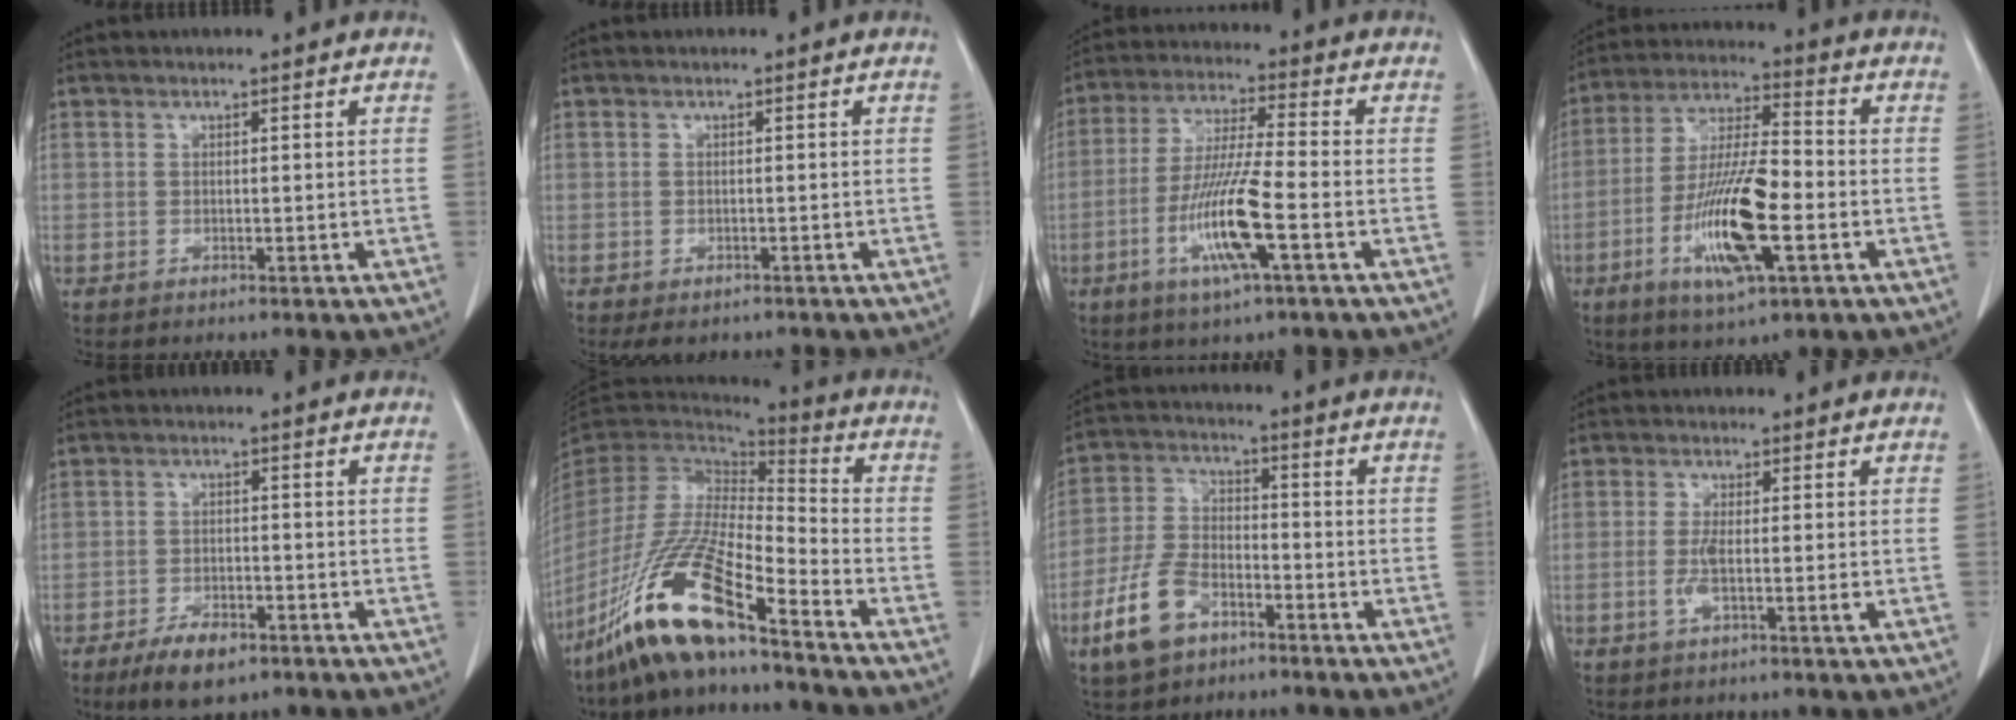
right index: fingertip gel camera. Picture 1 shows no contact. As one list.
[{"total": 3.4, "force": [-2.5, 2.2, 1.0], "torque": [-0.009, -0.001, -0.031]}, {"total": 11.8, "force": [-3.9, 0.3, 11.1], "torque": [-0.222, -0.013, -0.075]}, {"total": 14.8, "force": [-4.6, 2.7, 13.8], "torque": [-0.271, -0.009, -0.080]}, {"total": 5.9, "force": [-3.9, 2.3, 3.7], "torque": [-0.070, -0.004, -0.062]}, {"total": 16.4, "force": [-10.9, 2.2, 12.0], "torque": [-0.245, -0.027, -0.209]}, {"total": 10.0, "force": [-5.5, 5.5, 6.2], "torque": [-0.152, 0.003, -0.105]}, {"total": 3.3, "force": [-0.7, 0.2, 3.3], "torque": [-0.065, -0.004, -0.014]}]